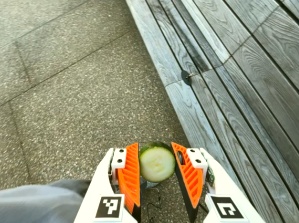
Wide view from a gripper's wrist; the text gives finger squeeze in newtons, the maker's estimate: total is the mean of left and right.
{"total": 10.4, "left": 10.5, "right": 10.3}